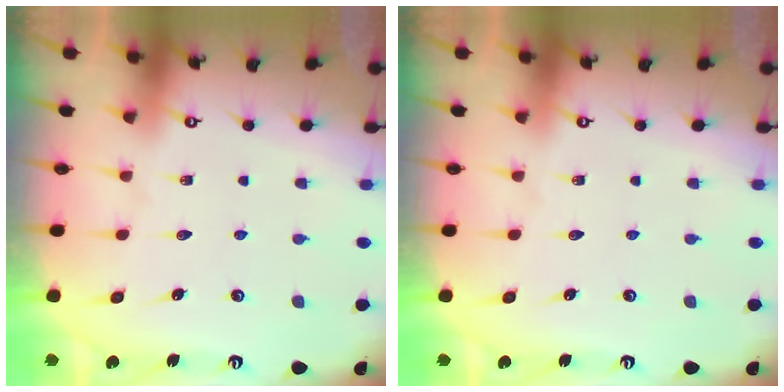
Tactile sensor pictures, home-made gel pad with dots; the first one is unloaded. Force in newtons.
{"total": 0.0}